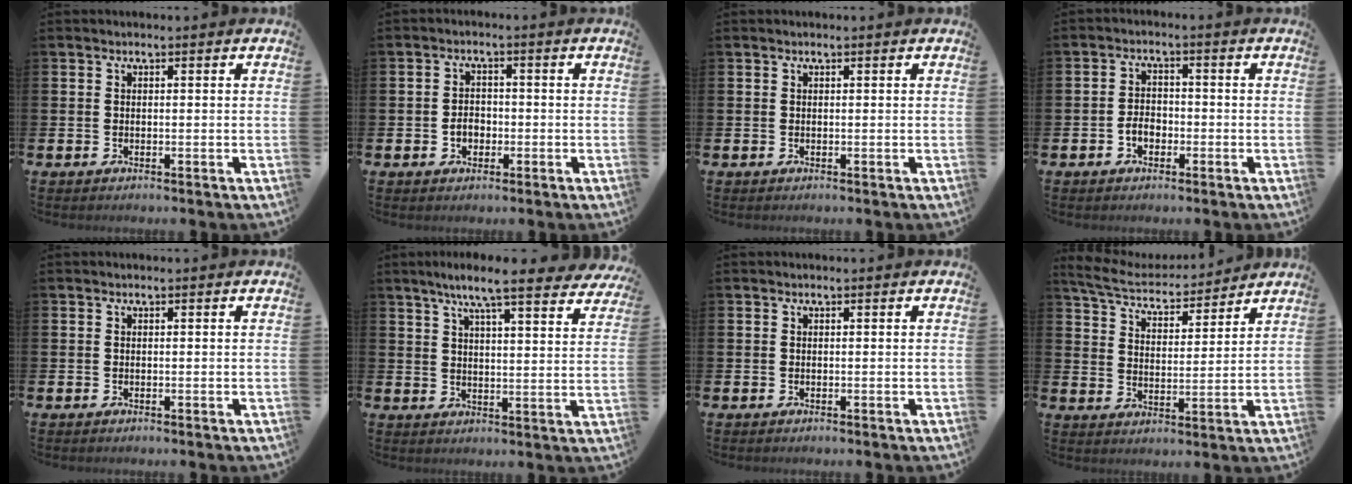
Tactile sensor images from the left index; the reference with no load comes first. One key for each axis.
{"total": 2.4, "fx": -0.8, "fy": 1.9, "fz": 1.3, "tx": -0.015, "ty": 0.001, "tz": -0.021}
{"total": 0.0}
{"total": 2.6, "fx": -1.1, "fy": 1.9, "fz": 1.4, "tx": -0.018, "ty": 0.000, "tz": -0.026}
{"total": 0.0}
{"total": 8.5, "fx": 7.4, "fy": 0.8, "fz": 4.0, "tx": -0.081, "ty": -0.037, "tz": 0.126}
{"total": 0.0}
{"total": 6.4, "fx": 6.0, "fy": 1.6, "fz": 1.5, "tx": -0.062, "ty": -0.039, "tz": 0.104}